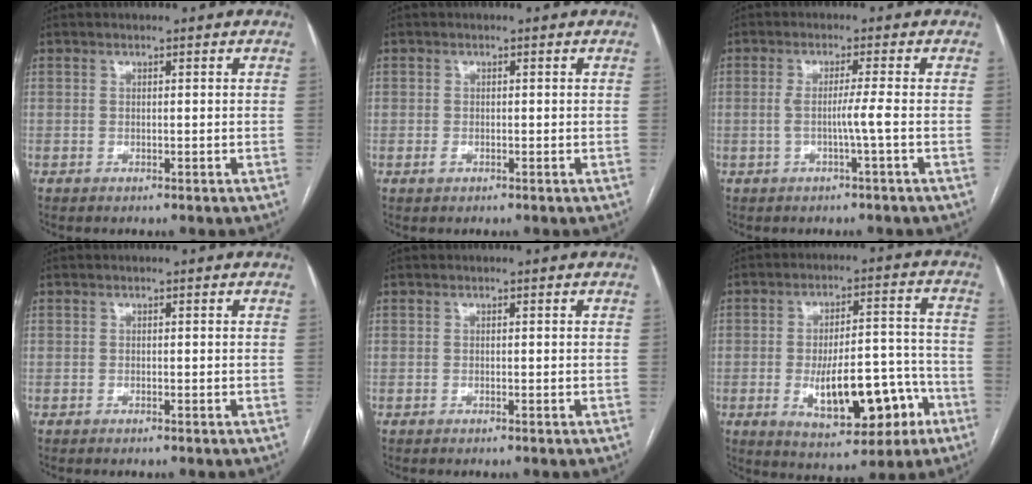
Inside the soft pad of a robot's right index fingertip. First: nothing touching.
{"total": 1.0, "force": [-0.4, 0.8, 0.4], "torque": [-0.003, 0.002, -0.005]}
{"total": 3.1, "force": [-0.7, -1.0, 2.9], "torque": [-0.051, 0.000, -0.013]}
{"total": 0.0}
{"total": 0.0}
{"total": 14.2, "force": [-5.0, 5.5, 12.1], "torque": [-0.178, 0.020, -0.063]}